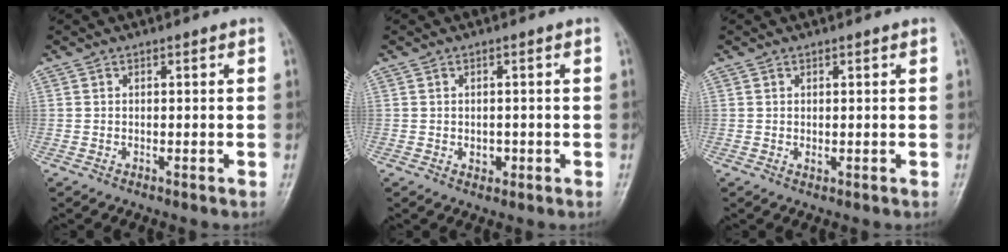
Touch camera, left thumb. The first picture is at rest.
{"total": 1.9, "force": [-0.4, 1.6, 1.0], "torque": [-0.002, 0.004, -0.002]}
{"total": 1.0, "force": [0.3, 0.5, 0.7], "torque": [-0.008, -0.001, 0.009]}